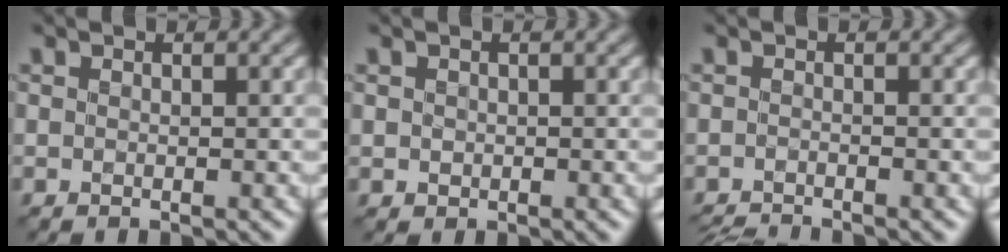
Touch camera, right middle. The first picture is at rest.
{"total": 0.6, "force": [0.1, 0.6, -0.1], "torque": [0.007, -0.002, 0.000]}
{"total": 2.4, "force": [-2.3, 0.1, 0.5], "torque": [-0.009, -0.010, -0.046]}